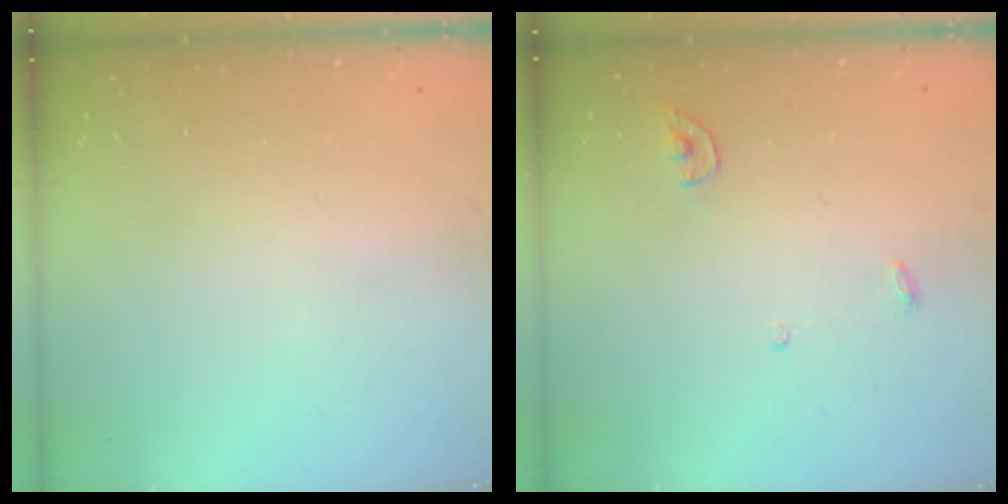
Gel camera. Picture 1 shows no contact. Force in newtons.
{"total": 3.4, "press": 3.4, "slide": 0.3}